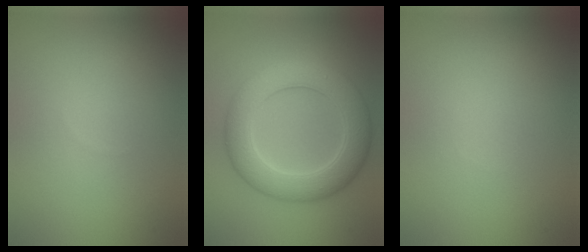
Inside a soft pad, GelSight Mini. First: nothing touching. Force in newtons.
{"total": 7.1, "press": 7.1, "slide": 0.3}
{"total": 0.0}